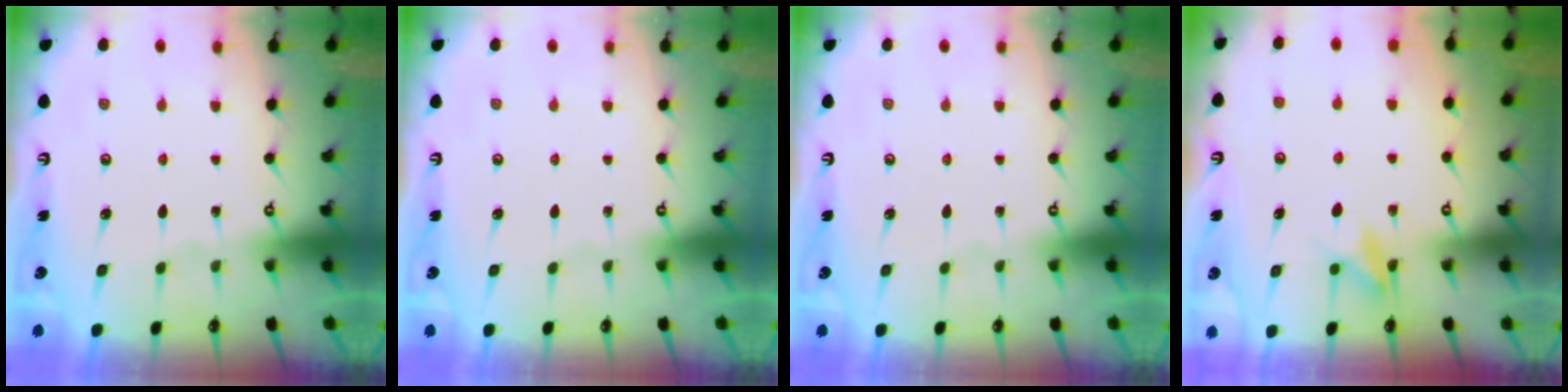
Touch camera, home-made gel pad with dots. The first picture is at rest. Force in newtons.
{"total": 0.0}
{"total": 0.0}
{"total": 7.0, "press": 6.9, "slide": 1.0}